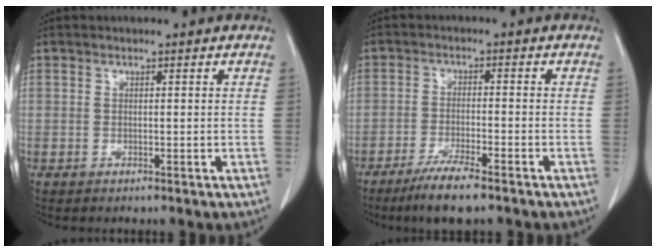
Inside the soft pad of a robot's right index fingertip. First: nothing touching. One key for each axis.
{"total": 6.8, "fx": -5.0, "fy": 0.5, "fz": 4.6, "tx": -0.084, "ty": -0.016, "tz": -0.086}